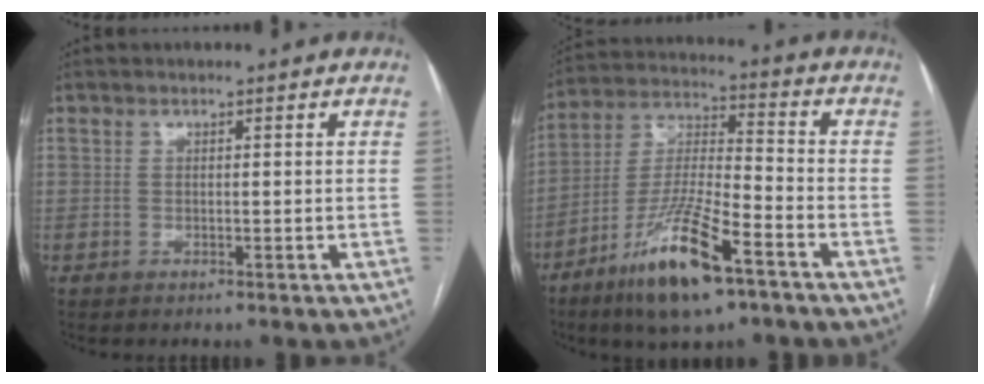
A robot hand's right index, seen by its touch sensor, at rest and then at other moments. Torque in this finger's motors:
{"motor_torque": [1.58, -0.56, 0.72, 0.21]}